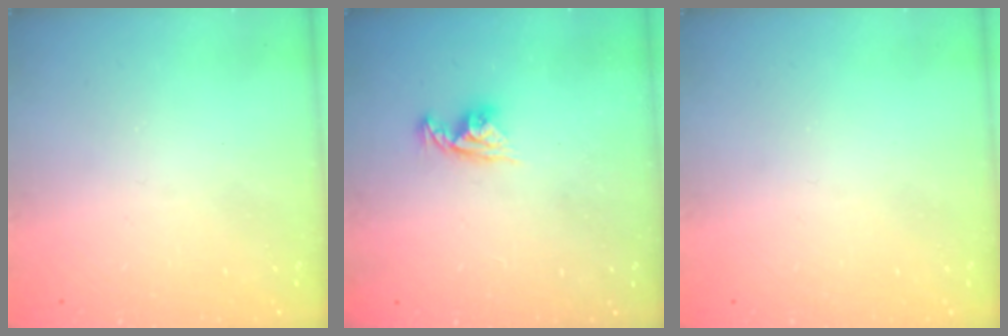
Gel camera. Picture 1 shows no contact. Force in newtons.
{"total": 7.6, "press": 7.6, "slide": 0.6}
{"total": 0.0}